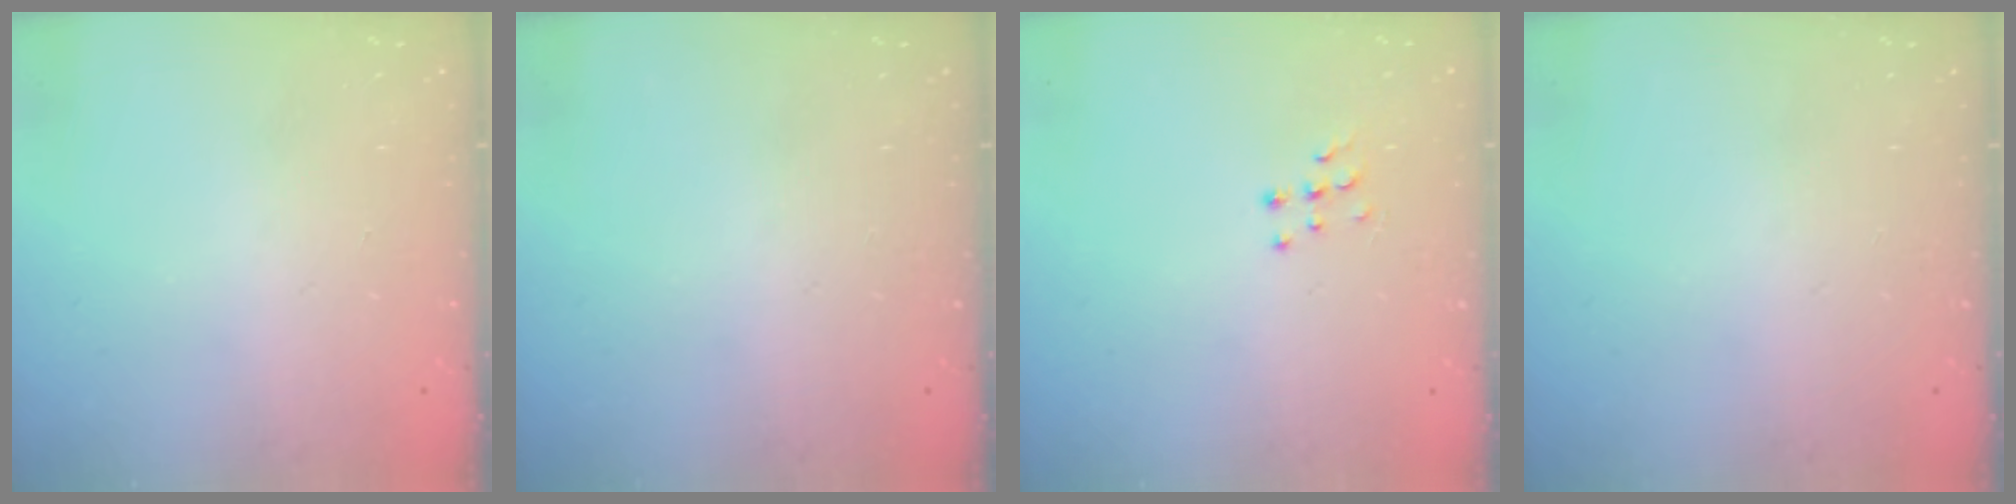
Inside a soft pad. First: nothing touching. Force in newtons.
{"total": 0.0}
{"total": 5.2, "press": 5.2, "slide": 0.3}
{"total": 0.0}